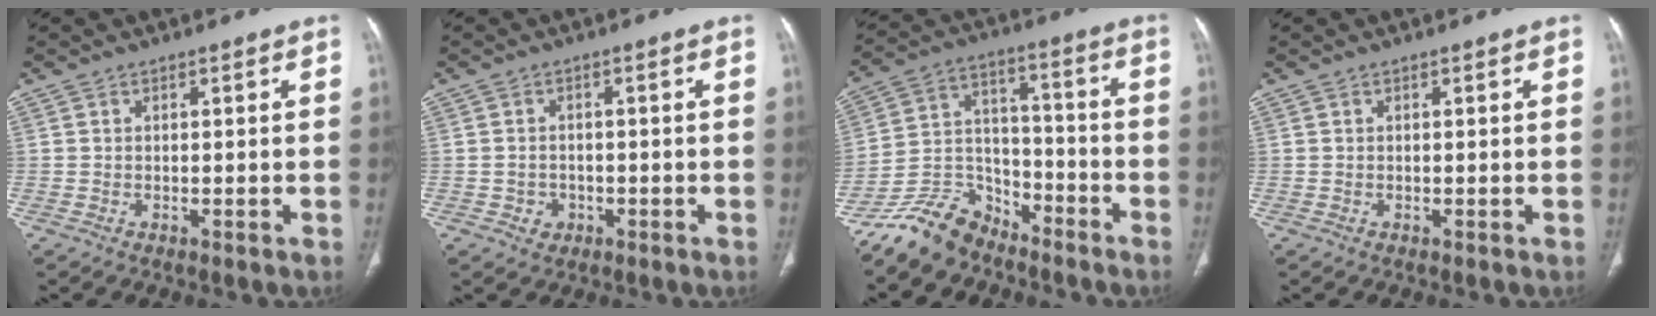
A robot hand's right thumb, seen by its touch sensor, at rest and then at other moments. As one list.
[{"total": 2.5, "force": [-0.8, 2.2, 0.7], "torque": [0.001, 0.008, -0.008]}, {"total": 11.0, "force": [-9.3, 5.5, 1.9], "torque": [-0.016, 0.086, -0.180]}, {"total": 0.0}]